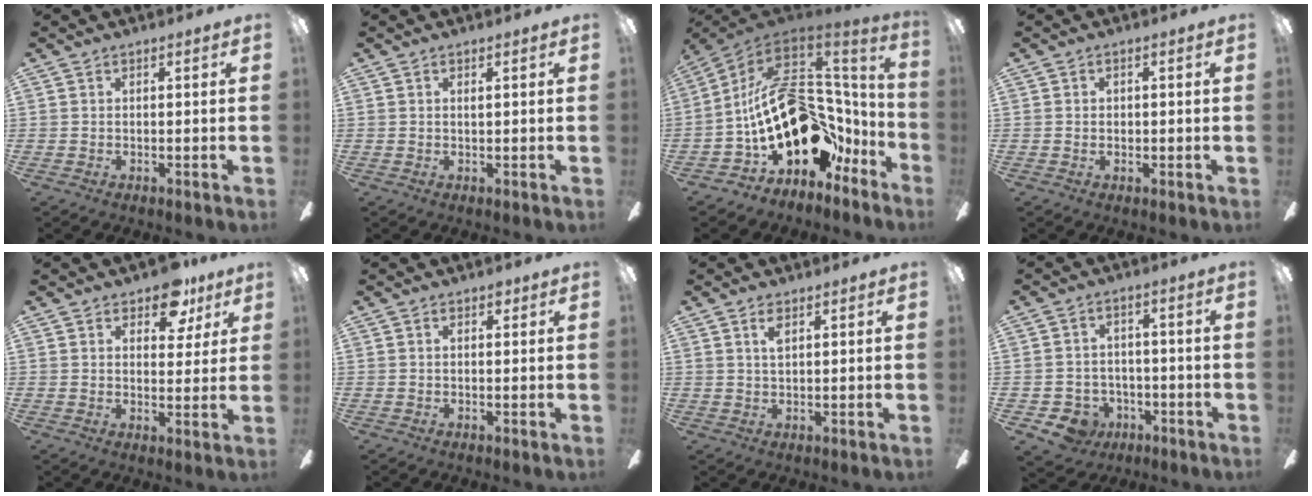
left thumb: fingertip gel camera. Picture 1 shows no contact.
{"total": 0.7, "force": [0.3, 0.1, 0.6], "torque": [-0.005, 0.000, 0.003]}
{"total": 28.4, "force": [-0.3, 17.9, 22.1], "torque": [-0.406, -0.014, 0.029]}
{"total": 1.4, "force": [-0.2, 0.9, 1.0], "torque": [-0.018, 0.004, -0.004]}
{"total": 9.4, "force": [6.0, 5.1, 5.1], "torque": [-0.050, -0.023, 0.101]}
{"total": 1.4, "force": [0.6, 0.8, 1.0], "torque": [-0.013, 0.001, 0.009]}
{"total": 3.0, "force": [1.7, 1.3, 2.2], "torque": [-0.040, 0.001, 0.027]}
{"total": 6.7, "force": [-3.6, 5.3, 1.9], "torque": [-0.059, 0.022, -0.068]}